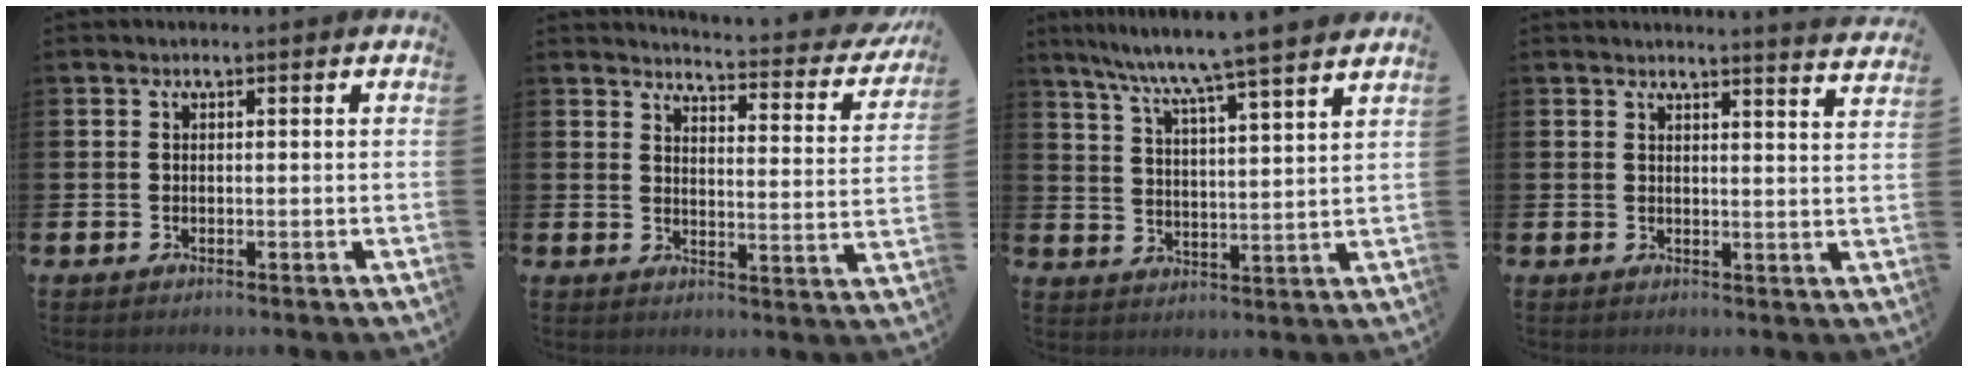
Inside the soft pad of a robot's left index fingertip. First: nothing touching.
{"total": 3.8, "force": [3.7, 0.2, 0.9], "torque": [-0.025, -0.040, 0.056]}
{"total": 7.6, "force": [7.1, -1.1, 2.5], "torque": [-0.082, -0.051, 0.120]}
{"total": 3.0, "force": [3.0, -0.6, 0.0], "torque": [0.006, -0.026, 0.051]}